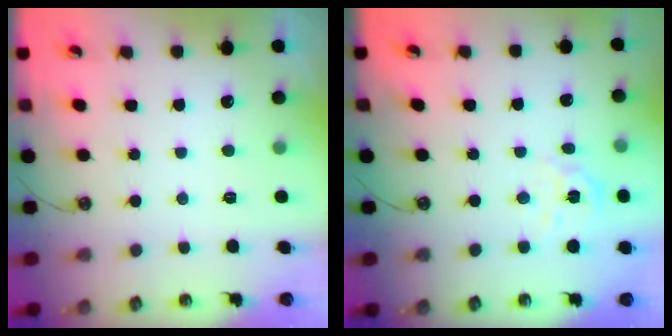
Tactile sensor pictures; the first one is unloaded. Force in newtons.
{"total": 4.9, "press": 4.9, "slide": 0.5}